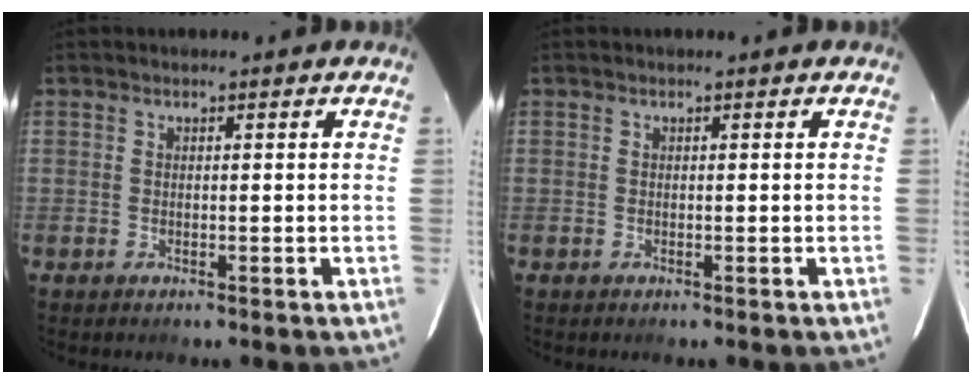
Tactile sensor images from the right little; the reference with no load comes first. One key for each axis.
{"total": 0.0}